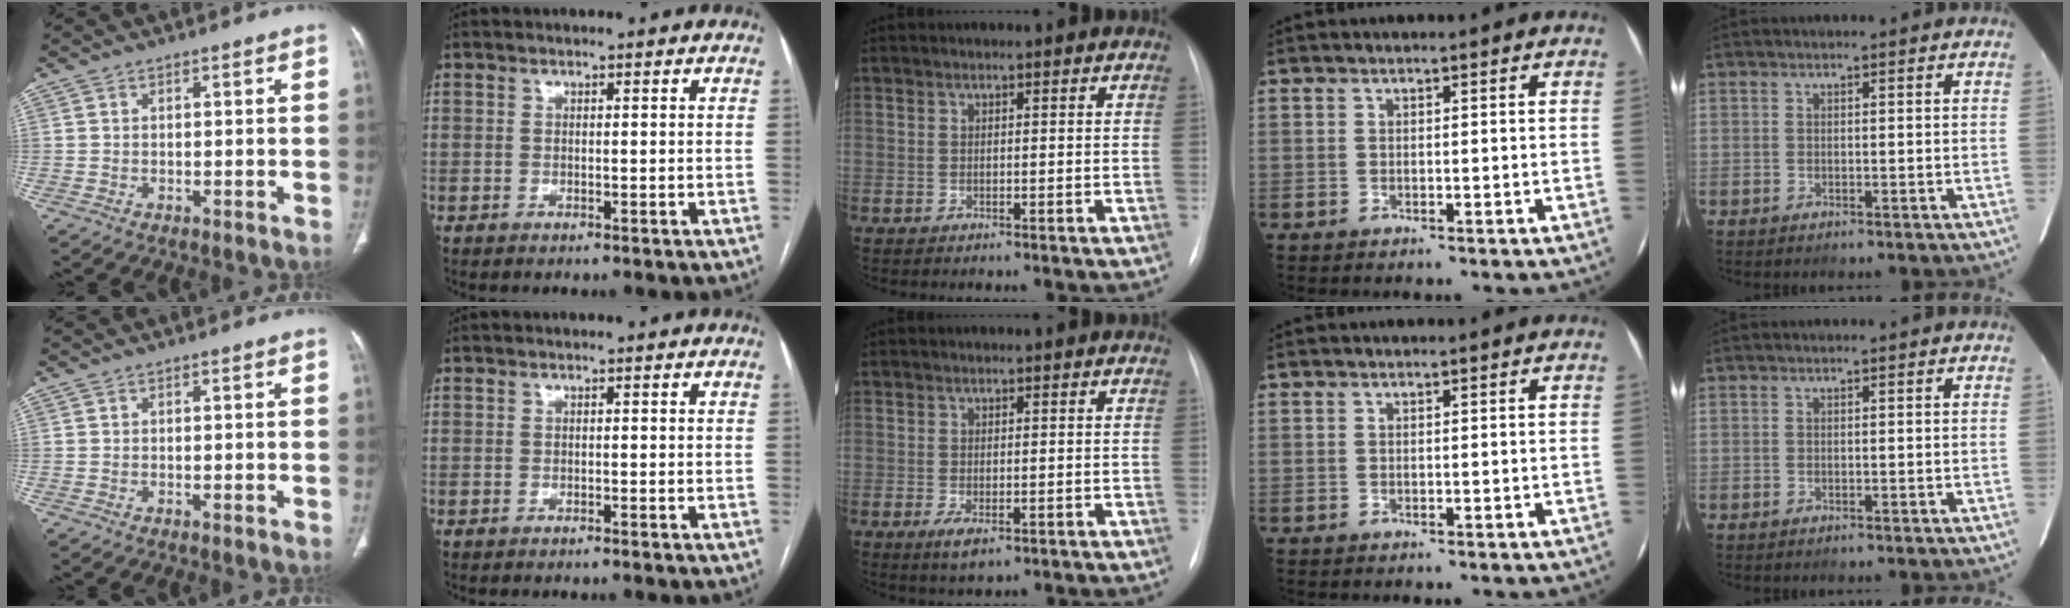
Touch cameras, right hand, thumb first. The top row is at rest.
{"middle": {"total": 2.8, "force": [-1.2, 1.0, 2.4], "torque": [-0.041, -0.005, -0.013]}}